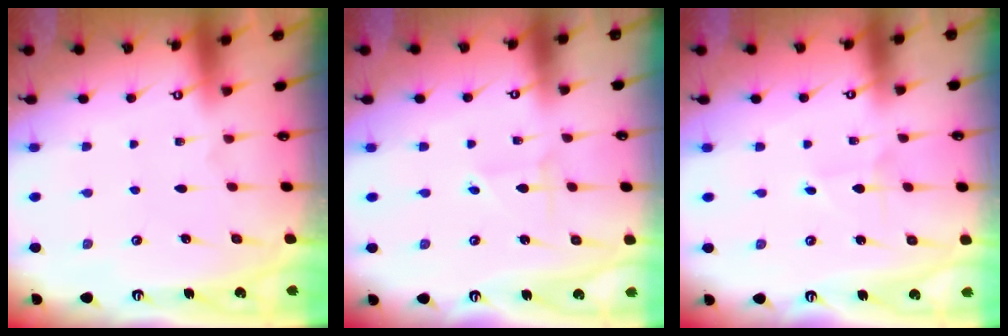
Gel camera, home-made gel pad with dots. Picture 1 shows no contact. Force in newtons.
{"total": 1.8, "press": 1.8, "slide": 0.1}
{"total": 0.7, "press": 0.7, "slide": 0.0}